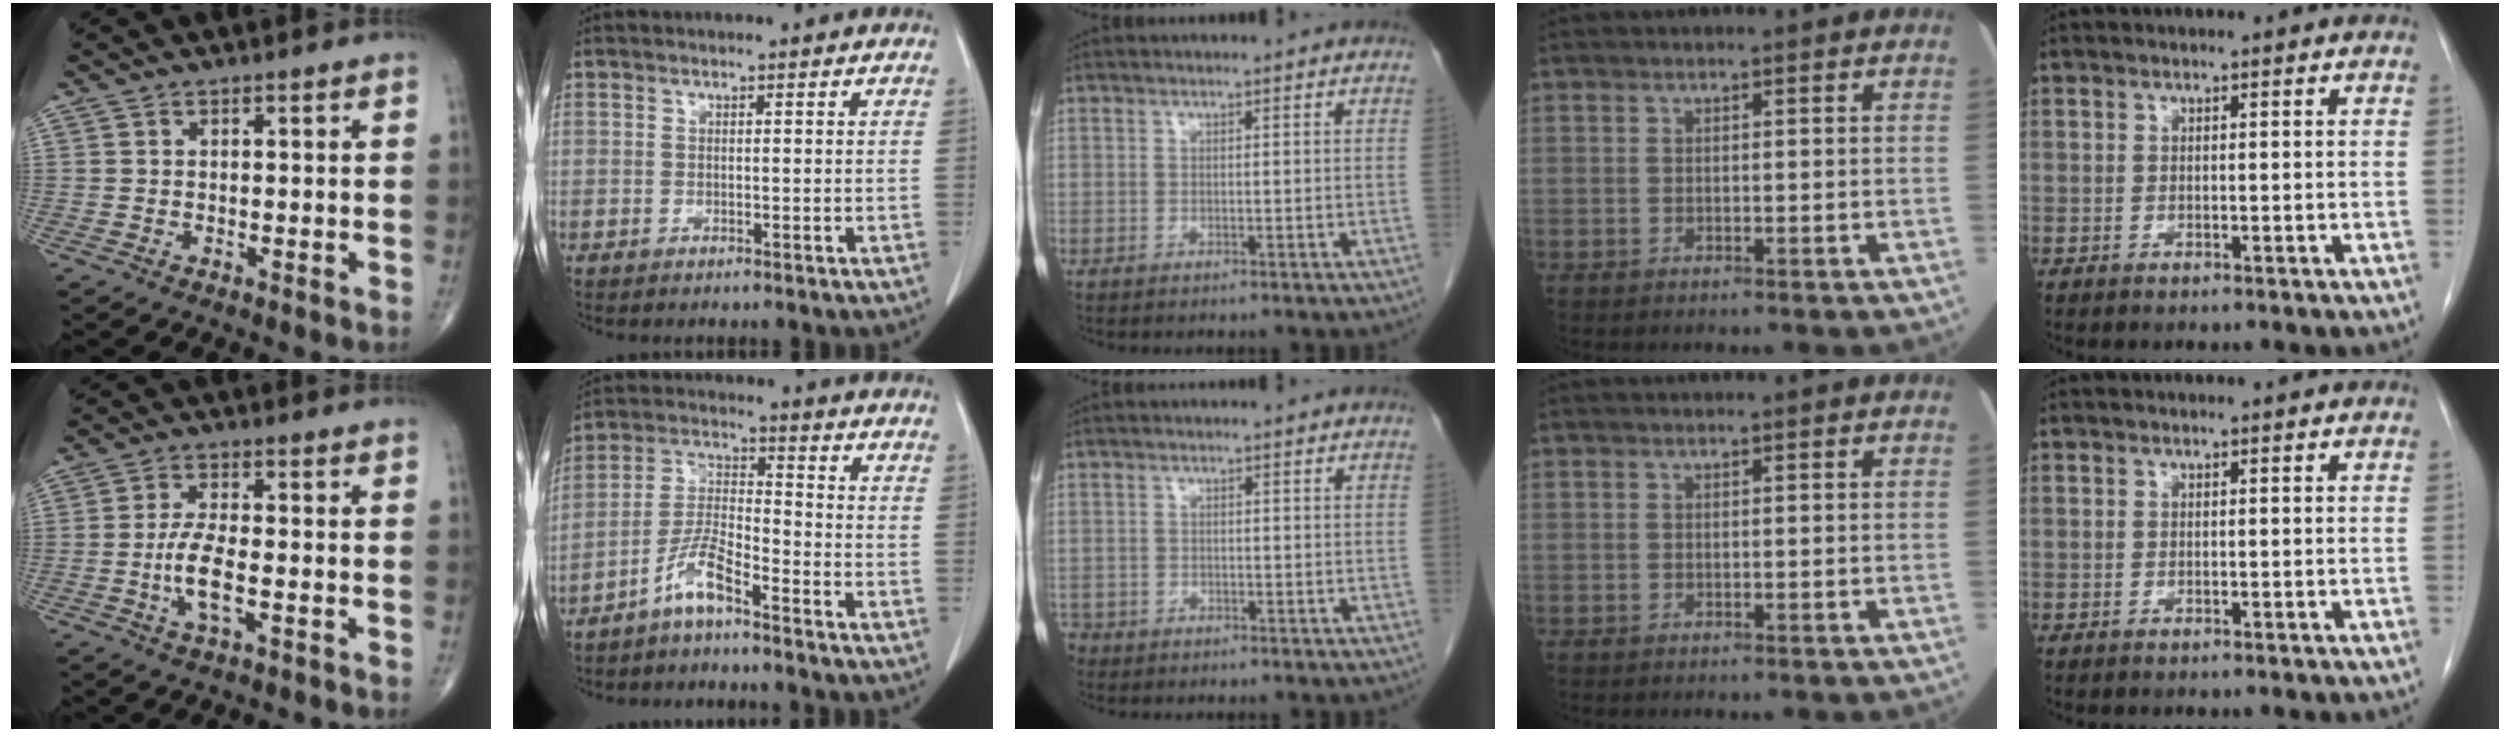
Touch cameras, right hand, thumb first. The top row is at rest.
{"thumb": {"total": 6.7, "force": [-1.8, 2.3, 6.0], "torque": [-0.125, 0.007, -0.034]}, "index": {"total": 6.2, "force": [-4.6, 0.8, 4.1], "torque": [-0.093, -0.004, -0.096]}, "middle": {"total": 3.8, "force": [-3.0, 2.3, 0.4], "torque": [-0.014, 0.001, -0.052]}}